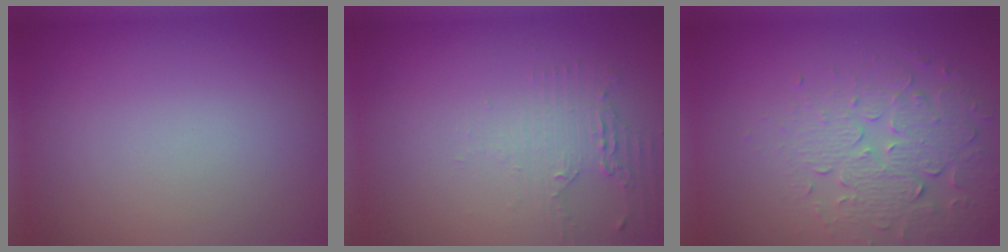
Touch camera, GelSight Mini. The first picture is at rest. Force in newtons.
{"total": 2.2, "press": 1.8, "slide": 1.2}
{"total": 3.8, "press": 3.5, "slide": 1.5}